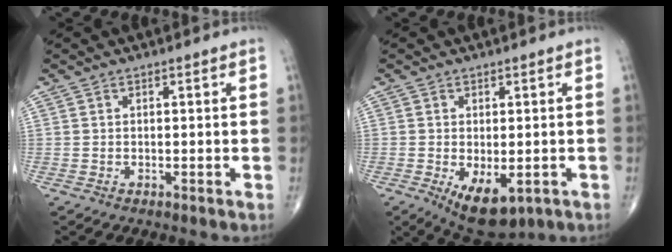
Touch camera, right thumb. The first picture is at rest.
{"total": 8.5, "force": [-3.0, 4.3, 6.8], "torque": [-0.095, -0.011, -0.033]}